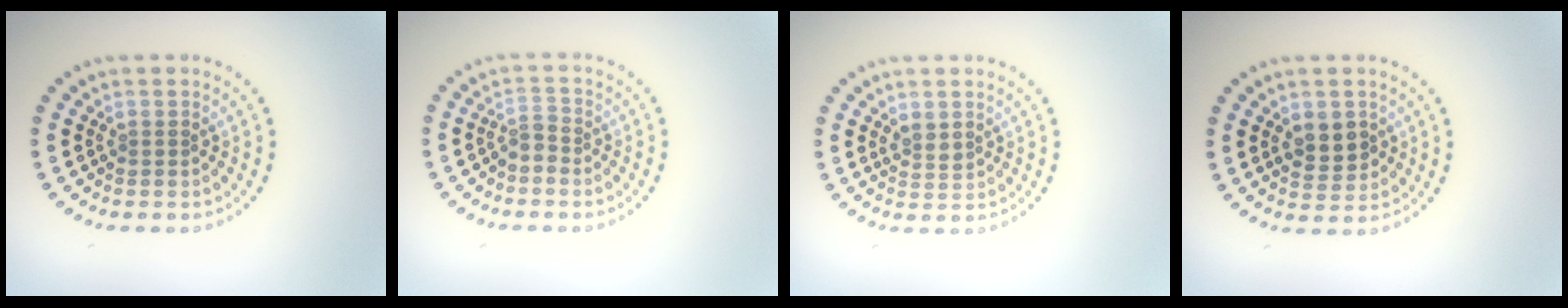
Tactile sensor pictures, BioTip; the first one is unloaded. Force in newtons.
{"total": 1.7, "press": 1.2, "slide": 1.1}
{"total": 1.5, "press": 1.4, "slide": 0.6}
{"total": 2.9, "press": 2.8, "slide": 0.4}